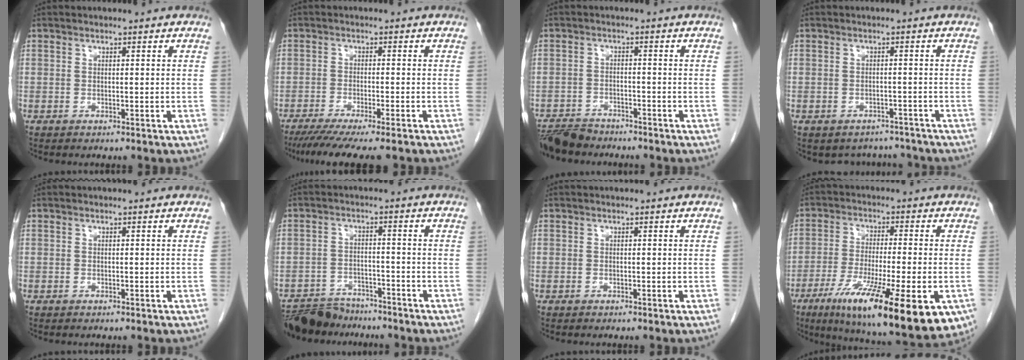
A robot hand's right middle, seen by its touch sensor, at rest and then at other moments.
{"total": 10.6, "force": [-8.7, 0.3, 6.0], "torque": [-0.076, -0.023, -0.132]}
{"total": 5.8, "force": [-5.5, 1.6, 1.1], "torque": [-0.016, -0.015, -0.097]}
{"total": 5.1, "force": [-4.5, 2.4, -0.1], "torque": [0.011, 0.018, -0.055]}
{"total": 0.0}
{"total": 8.2, "force": [-7.6, 2.9, 0.8], "torque": [-0.010, 0.000, -0.126]}
{"total": 0.0}
{"total": 20.8, "force": [-10.6, 3.4, 17.6], "torque": [-0.229, -0.047, -0.166]}